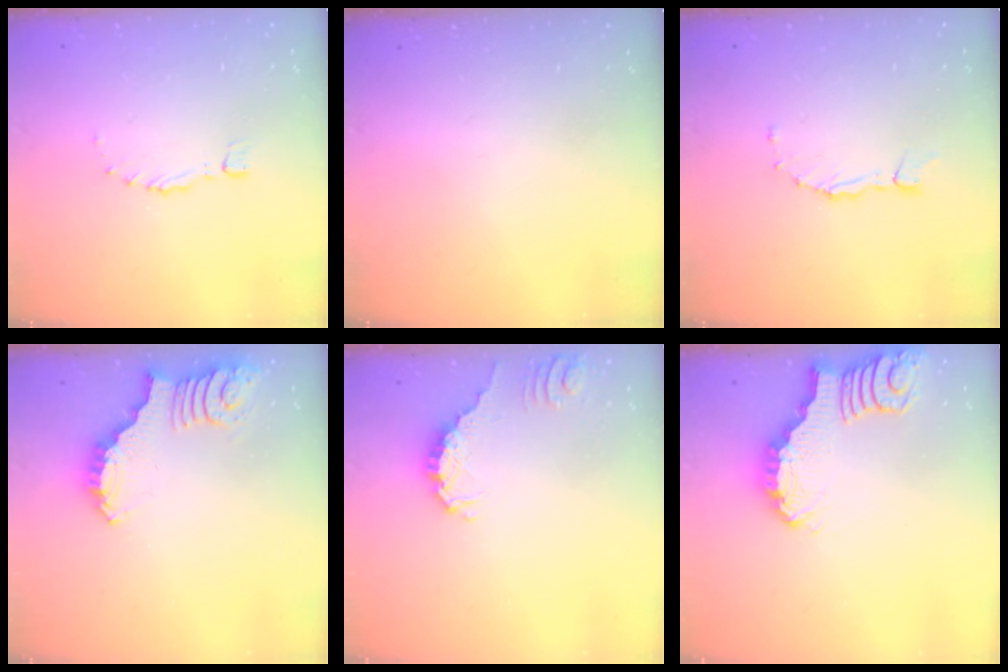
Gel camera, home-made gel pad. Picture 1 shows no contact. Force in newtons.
{"total": 0.0}
{"total": 2.2, "press": 2.2, "slide": 0.3}
{"total": 2.5, "press": 2.5, "slide": 0.5}
{"total": 0.6, "press": 0.6, "slide": 0.2}
{"total": 2.7, "press": 2.7, "slide": 0.4}